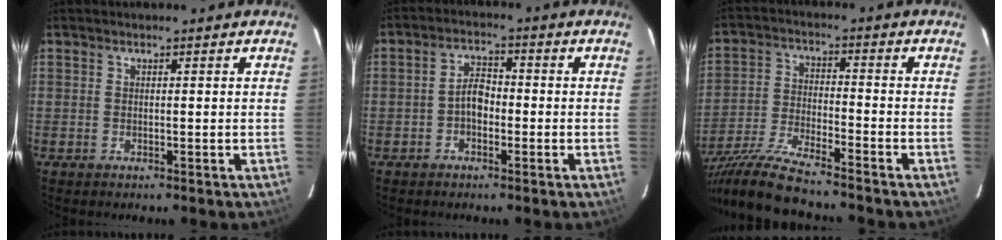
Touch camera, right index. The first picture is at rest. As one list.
[{"total": 3.8, "force": [-1.2, 2.5, 2.7], "torque": [-0.048, 0.013, -0.022]}, {"total": 13.7, "force": [-12.1, 0.4, 6.2], "torque": [-0.136, -0.023, -0.230]}]